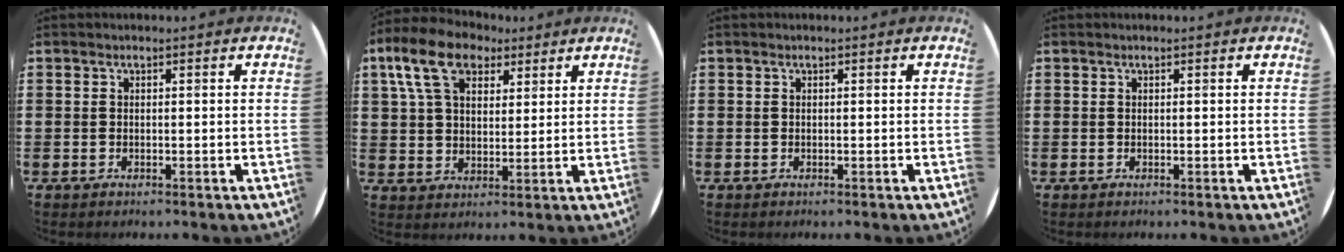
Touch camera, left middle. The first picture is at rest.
{"total": 9.0, "force": [5.7, 5.1, 4.6], "torque": [-0.096, 0.006, 0.104]}
{"total": 0.0}
{"total": 0.0}